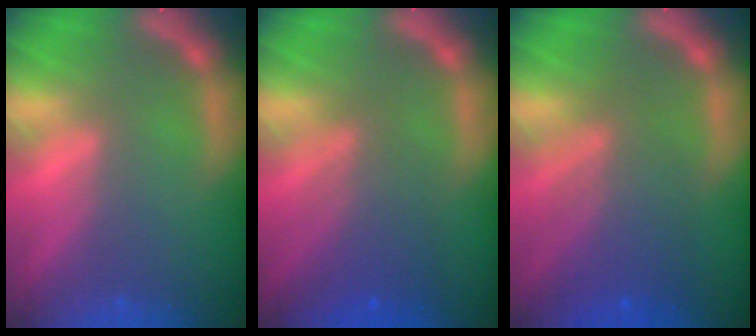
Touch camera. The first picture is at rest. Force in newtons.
{"total": 4.6}
{"total": 6.0}